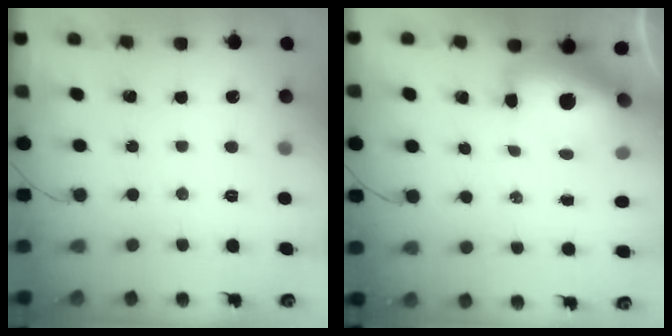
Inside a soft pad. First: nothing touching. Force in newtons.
{"total": 13.6, "press": 13.2, "slide": 3.3}